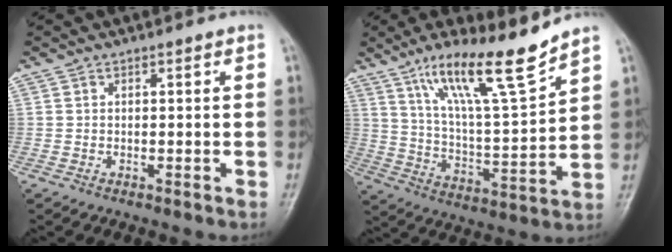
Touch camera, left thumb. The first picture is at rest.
{"total": 15.9, "force": [11.3, 1.8, 11.1], "torque": [-0.181, -0.066, 0.205]}